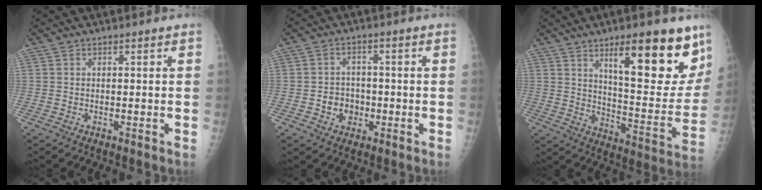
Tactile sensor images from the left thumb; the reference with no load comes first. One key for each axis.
{"total": 4.9, "fx": -1.3, "fy": 4.3, "fz": 2.1, "tx": -0.006, "ty": 0.011, "tz": -0.021}
{"total": 20.1, "fx": 11.9, "fy": 6.0, "fz": 15.0, "tx": -0.165, "ty": -0.072, "tz": 0.184}